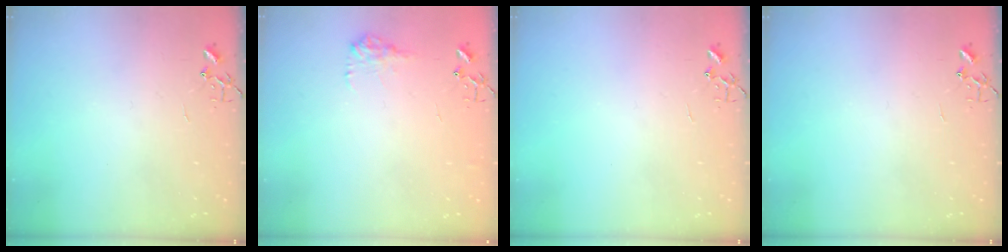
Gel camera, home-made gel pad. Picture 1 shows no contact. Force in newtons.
{"total": 8.9, "press": 8.9, "slide": 0.3}
{"total": 0.0}
{"total": 0.0}